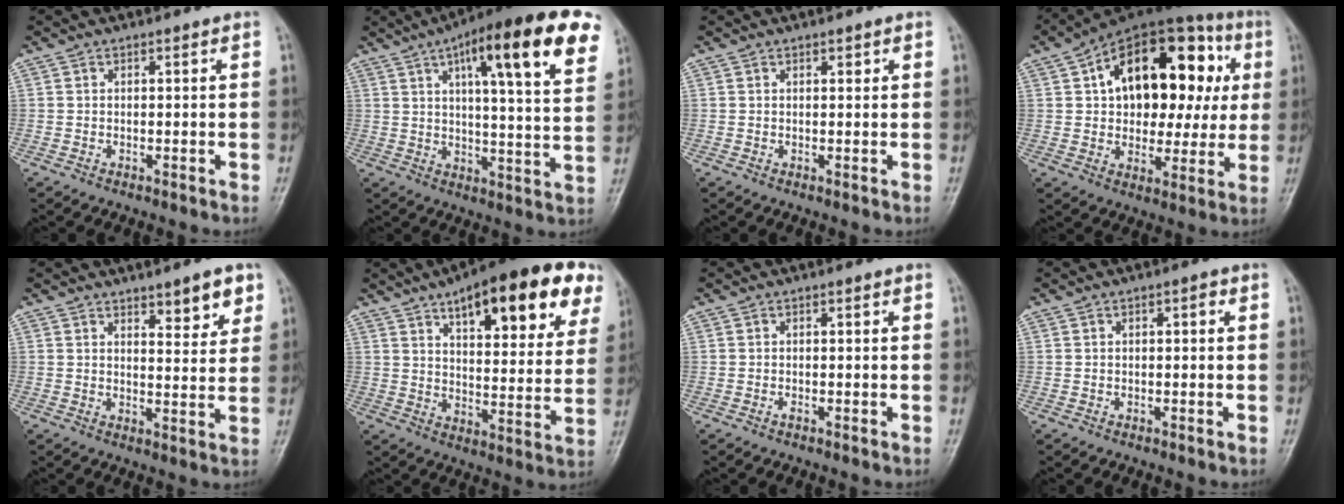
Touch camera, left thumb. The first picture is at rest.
{"total": 21.7, "force": [10.8, 5.0, 18.2], "torque": [-0.240, -0.012, 0.148]}
{"total": 0.8, "force": [0.4, 0.5, 0.5], "torque": [-0.002, 0.000, 0.005]}
{"total": 24.6, "force": [5.5, 14.7, 18.9], "torque": [-0.229, 0.034, 0.078]}
{"total": 6.4, "force": [4.0, 2.4, 4.4], "torque": [-0.037, -0.025, 0.053]}
{"total": 22.6, "force": [12.0, 8.1, 17.4], "torque": [-0.206, -0.020, 0.167]}
{"total": 0.6, "force": [-0.4, 0.2, 0.4], "torque": [-0.009, 0.004, -0.007]}
{"total": 1.5, "force": [0.2, 0.7, 1.3], "torque": [-0.014, 0.004, -0.001]}